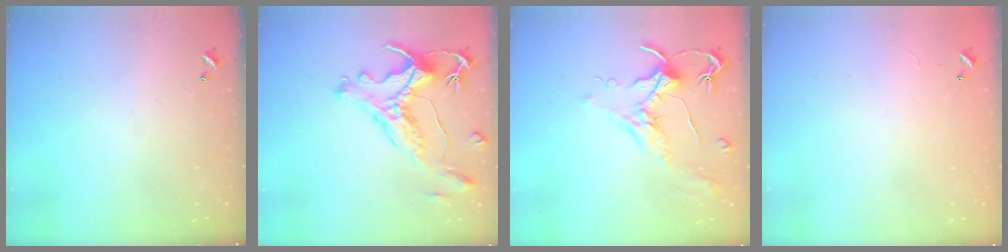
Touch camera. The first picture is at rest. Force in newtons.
{"total": 1.9, "press": 1.4, "slide": 1.2}
{"total": 2.0, "press": 1.8, "slide": 0.8}
{"total": 7.2, "press": 7.2, "slide": 0.5}